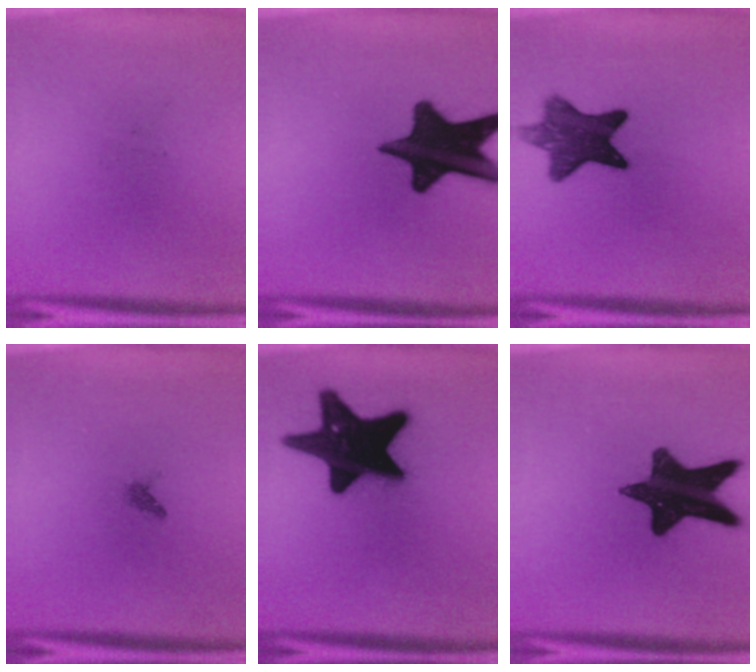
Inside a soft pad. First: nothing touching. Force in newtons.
{"total": 17.0}
{"total": 9.5}
{"total": 0.7}
{"total": 18.9}
{"total": 15.6}